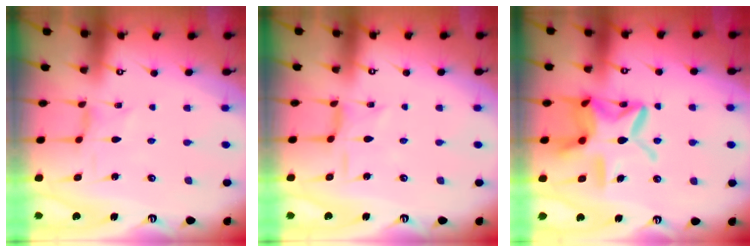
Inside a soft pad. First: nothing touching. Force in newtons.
{"total": 2.3, "press": 2.3, "slide": 0.2}
{"total": 17.2, "press": 17.2, "slide": 1.3}